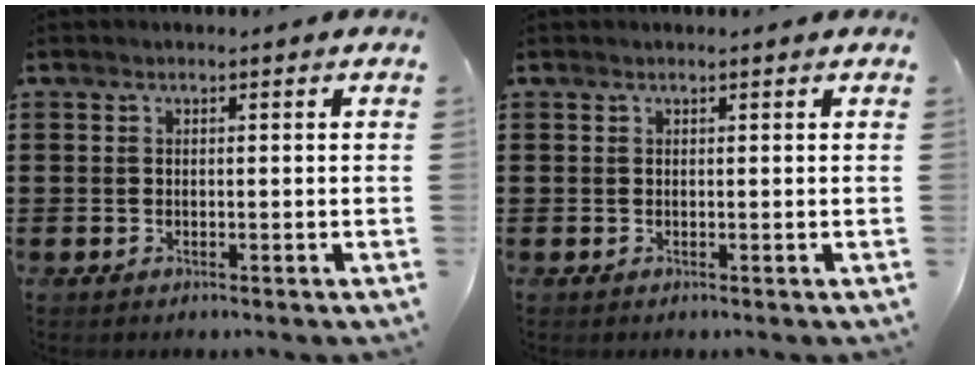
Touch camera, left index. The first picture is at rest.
{"total": 0.0}